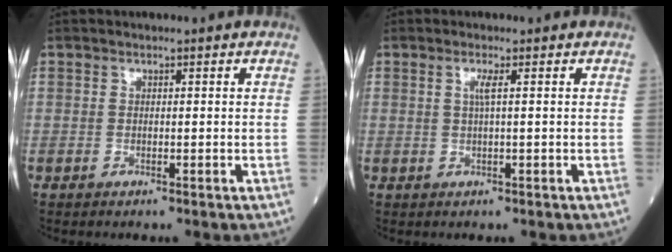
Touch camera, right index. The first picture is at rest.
{"total": 1.5, "force": [0.4, -0.3, 1.4], "torque": [-0.031, 0.001, 0.005]}